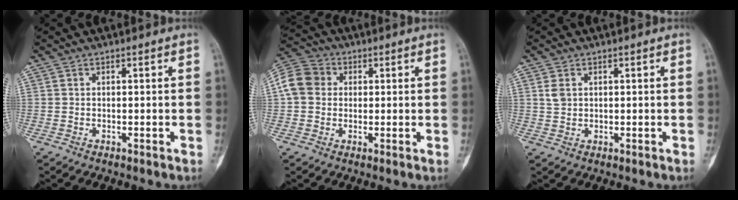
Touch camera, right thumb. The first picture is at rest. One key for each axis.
{"total": 8.1, "fx": 1.0, "fy": 6.9, "fz": 4.0, "tx": -0.069, "ty": 0.018, "tz": 0.007}
{"total": 2.2, "fx": 0.7, "fy": 1.6, "fz": 1.3, "tx": -0.023, "ty": 0.001, "tz": 0.018}